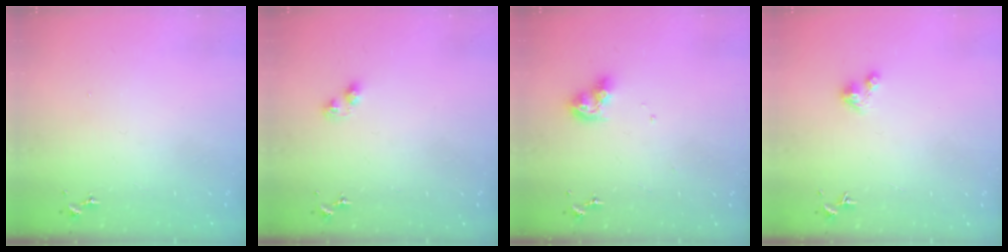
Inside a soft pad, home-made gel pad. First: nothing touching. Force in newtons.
{"total": 3.3, "press": 3.3, "slide": 0.5}
{"total": 9.4, "press": 9.4, "slide": 1.1}
{"total": 2.4, "press": 2.4, "slide": 0.2}